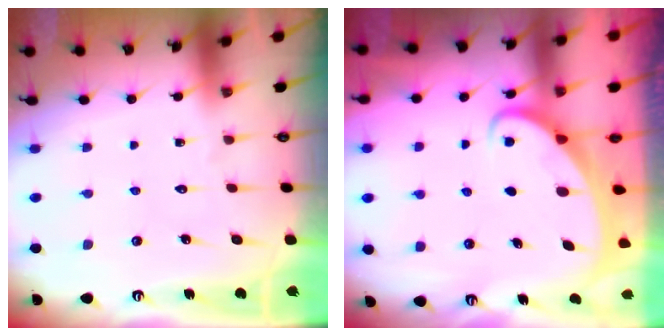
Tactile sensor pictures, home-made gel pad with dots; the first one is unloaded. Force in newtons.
{"total": 2.0, "press": 2.0, "slide": 0.1}